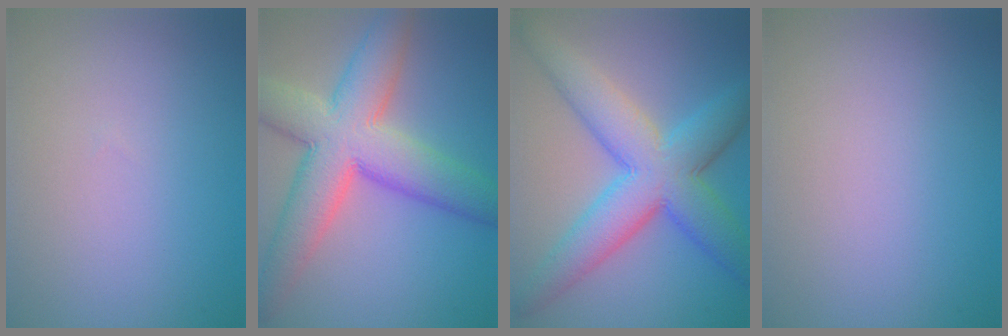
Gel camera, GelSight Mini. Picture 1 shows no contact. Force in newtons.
{"total": 10.4, "press": 10.4, "slide": 0.6}
{"total": 9.1, "press": 9.1, "slide": 0.1}
{"total": 0.0}